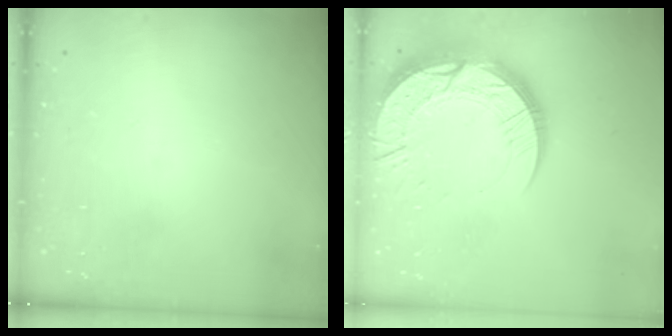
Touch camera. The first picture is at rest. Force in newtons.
{"total": 22.5, "press": 22.4, "slide": 1.8}